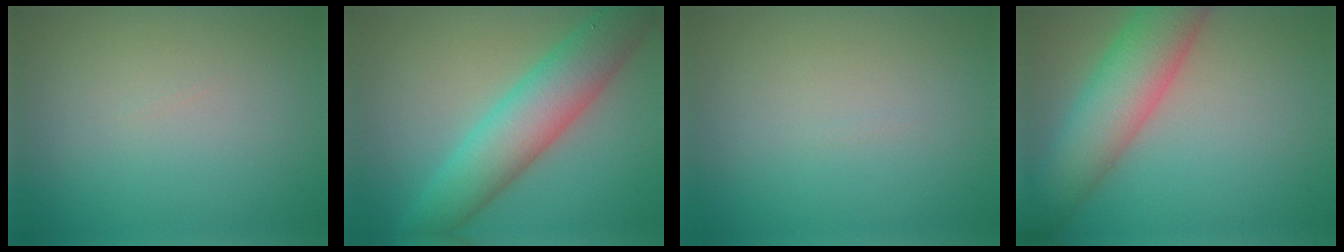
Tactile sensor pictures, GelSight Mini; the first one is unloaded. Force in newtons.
{"total": 7.4, "press": 7.4, "slide": 0.4}
{"total": 0.0}
{"total": 7.6, "press": 7.6, "slide": 0.4}